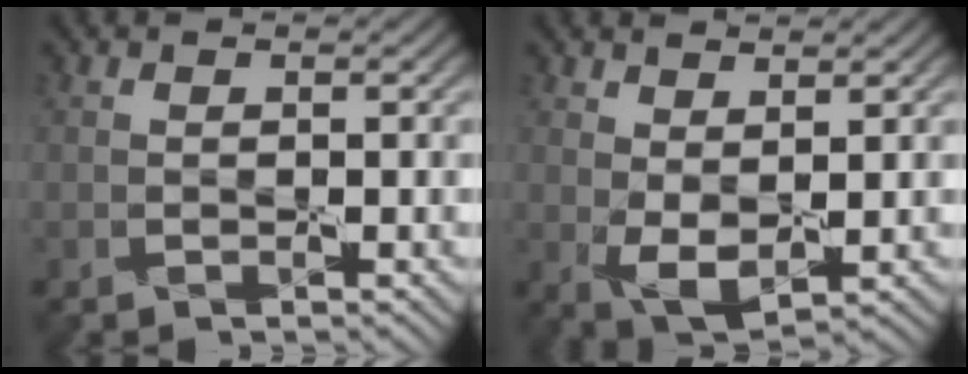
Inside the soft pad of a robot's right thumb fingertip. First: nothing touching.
{"total": 4.1, "force": [1.1, 2.1, 3.3], "torque": [-0.077, -0.007, 0.024]}